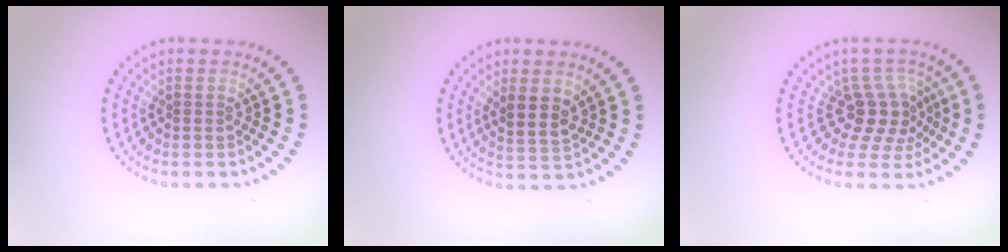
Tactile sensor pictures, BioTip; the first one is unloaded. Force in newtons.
{"total": 2.4, "press": 2.3, "slide": 0.9}
{"total": 3.6, "press": 2.7, "slide": 2.4}